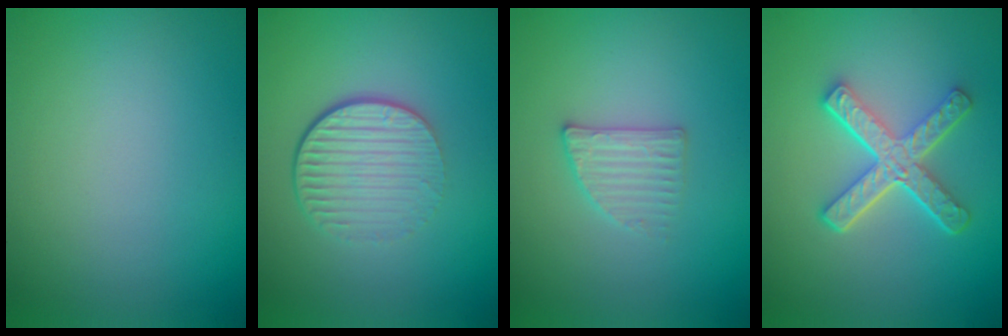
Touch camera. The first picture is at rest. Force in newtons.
{"total": 4.7, "press": 2.9, "slide": 3.7}
{"total": 2.1, "press": 2.1, "slide": 0.4}
{"total": 5.2, "press": 3.8, "slide": 3.6}